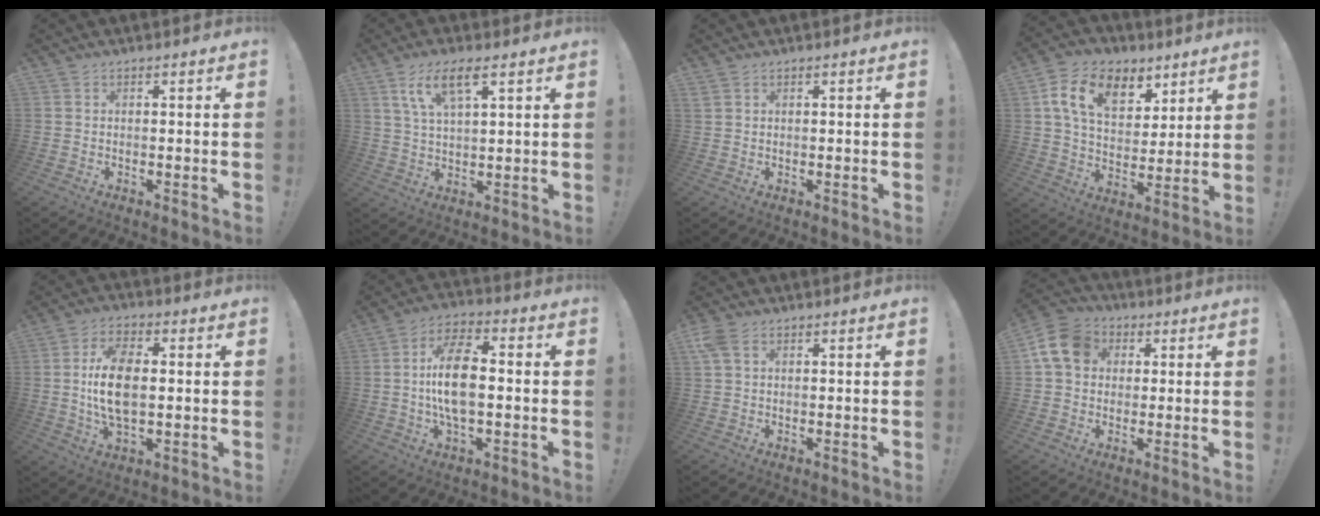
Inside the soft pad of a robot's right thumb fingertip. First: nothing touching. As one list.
[{"total": 8.9, "force": [5.1, 2.9, 6.7], "torque": [-0.122, -0.009, 0.092]}, {"total": 0.9, "force": [0.5, 0.6, 0.5], "torque": [-0.016, 0.003, 0.012]}, {"total": 16.0, "force": [8.0, 10.4, 9.2], "torque": [-0.148, -0.031, 0.149]}, {"total": 12.5, "force": [0.4, 6.8, 10.5], "torque": [-0.193, -0.009, 0.001]}, {"total": 13.4, "force": [-0.4, 6.3, 11.9], "torque": [-0.212, 0.003, -0.013]}, {"total": 3.8, "force": [1.7, 2.3, 2.6], "torque": [-0.061, 0.003, 0.032]}, {"total": 12.3, "force": [3.2, 9.8, 6.8], "torque": [-0.119, 0.003, 0.066]}]